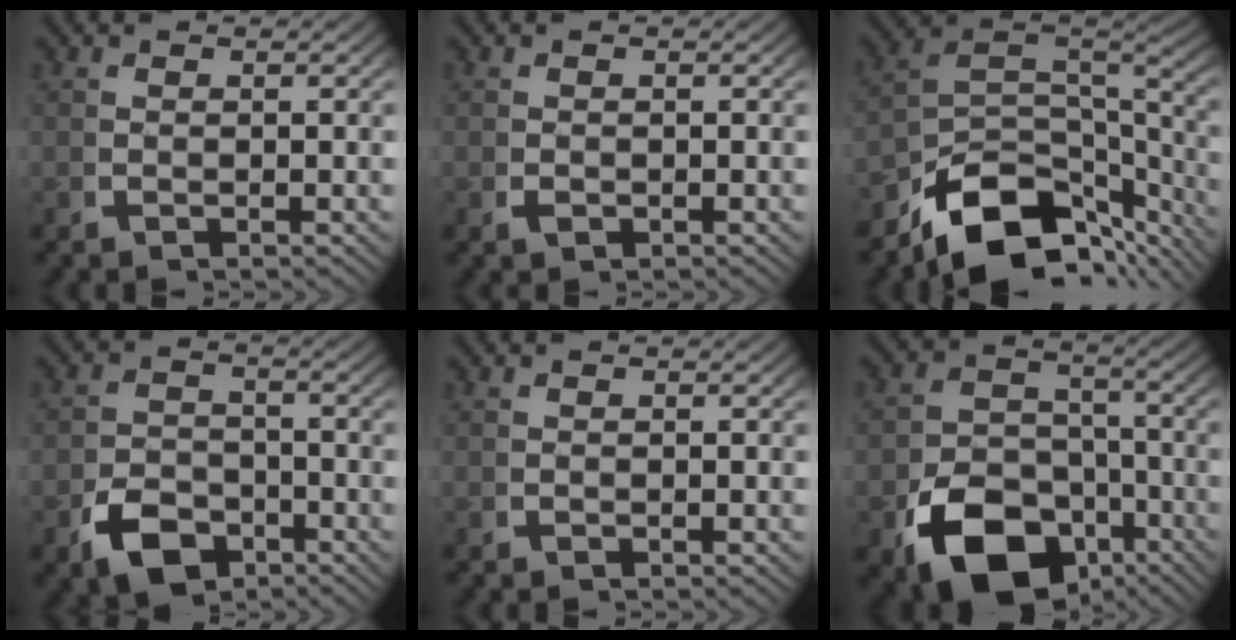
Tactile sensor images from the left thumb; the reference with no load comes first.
{"total": 0.5, "force": [-0.1, 0.3, 0.4], "torque": [-0.007, -0.001, 0.000]}
{"total": 11.9, "force": [-4.1, 7.5, 8.3], "torque": [-0.174, -0.037, -0.053]}
{"total": 5.2, "force": [-3.0, 3.3, 2.6], "torque": [-0.033, -0.016, -0.046]}
{"total": 0.0}
{"total": 12.8, "force": [-6.0, 8.7, 7.2], "torque": [-0.121, -0.051, -0.079]}